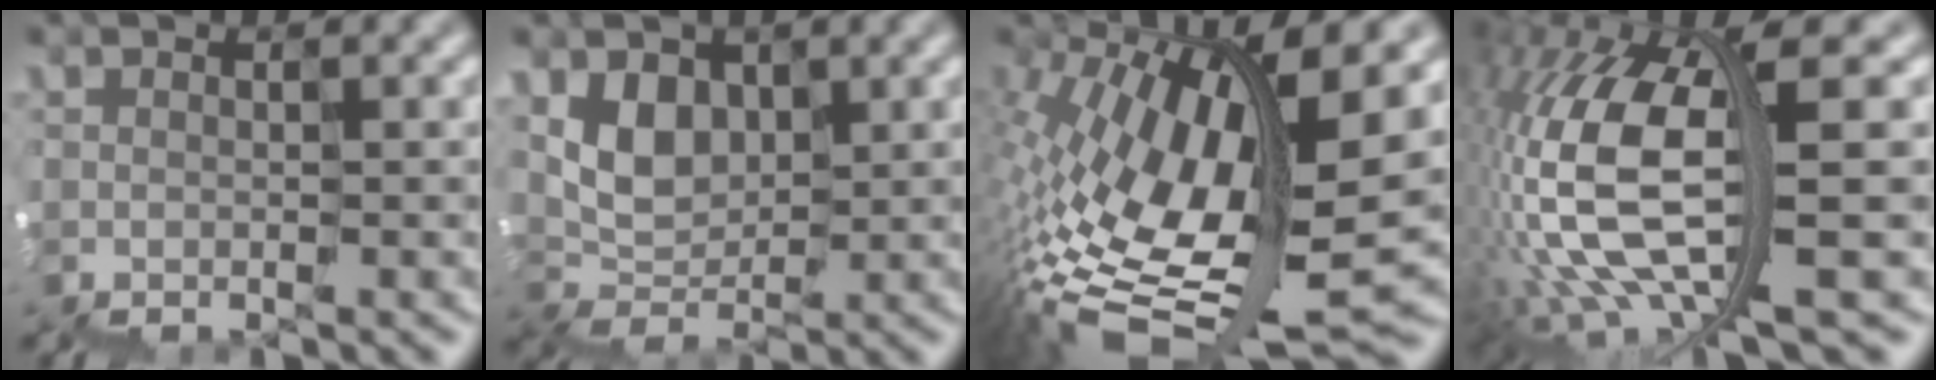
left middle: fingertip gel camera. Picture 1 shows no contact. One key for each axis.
{"total": 3.0, "fx": 1.7, "fy": 2.3, "fz": 0.7, "tx": -0.017, "ty": 0.002, "tz": 0.032}
{"total": 13.8, "fx": -0.3, "fy": 5.6, "fz": 12.6, "tx": -0.251, "ty": 0.002, "tz": 0.000}
{"total": 10.8, "fx": -0.6, "fy": 4.1, "fz": 10.0, "tx": -0.234, "ty": 0.004, "tz": -0.012}